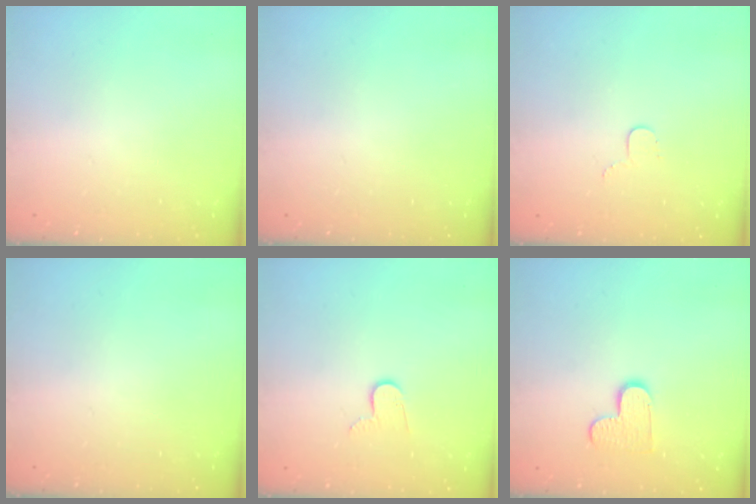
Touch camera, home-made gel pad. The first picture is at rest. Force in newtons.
{"total": 0.0}
{"total": 3.4, "press": 3.4, "slide": 0.4}
{"total": 0.0}
{"total": 6.0, "press": 6.0, "slide": 0.5}
{"total": 8.2, "press": 8.1, "slide": 0.2}